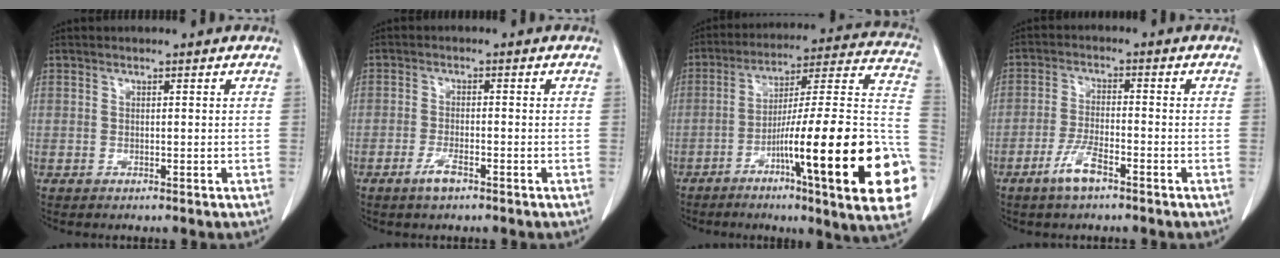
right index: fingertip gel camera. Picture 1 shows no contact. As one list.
[{"total": 2.8, "force": [-1.8, 0.6, 2.0], "torque": [-0.044, -0.002, -0.034]}, {"total": 29.1, "force": [-9.0, 1.8, 27.6], "torque": [-0.299, -0.006, -0.142]}, {"total": 5.0, "force": [-3.2, 0.9, 3.7], "torque": [-0.079, -0.003, -0.061]}]